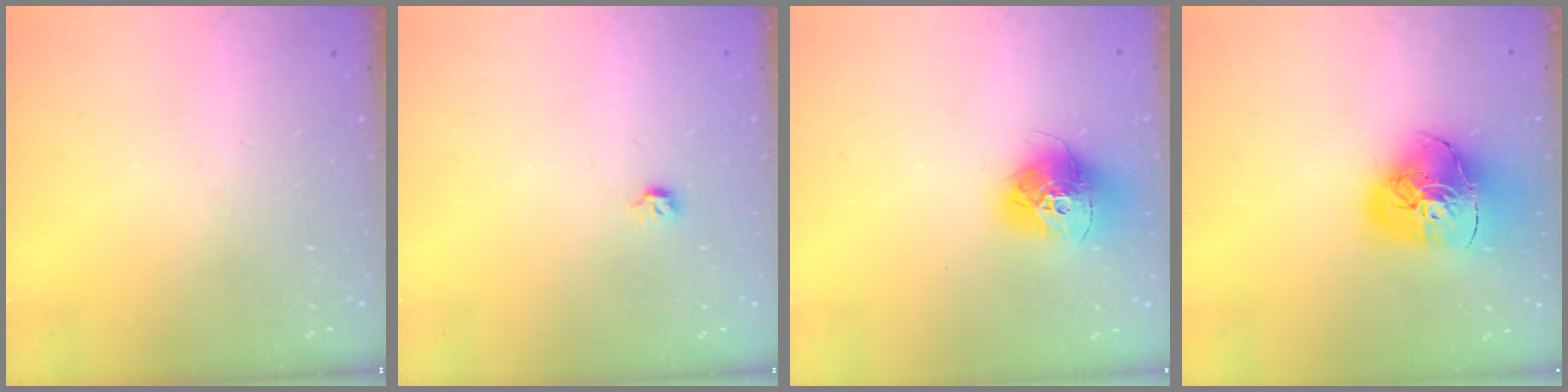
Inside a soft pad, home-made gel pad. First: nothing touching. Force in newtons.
{"total": 2.8, "press": 2.7, "slide": 0.8}
{"total": 14.1, "press": 14.1, "slide": 1.3}
{"total": 18.7, "press": 18.6, "slide": 2.1}